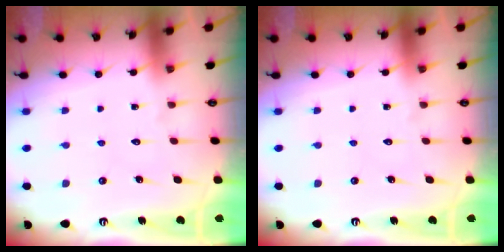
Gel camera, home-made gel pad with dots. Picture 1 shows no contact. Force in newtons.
{"total": 0.0}